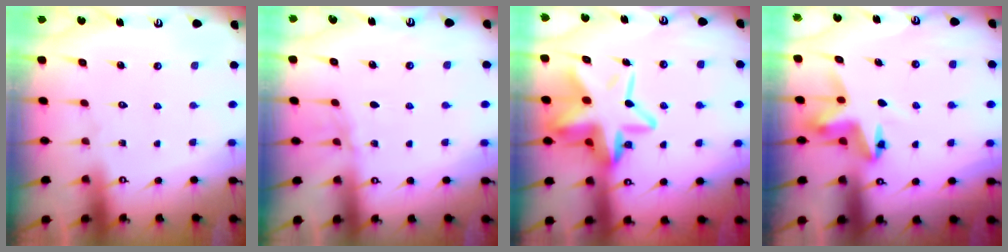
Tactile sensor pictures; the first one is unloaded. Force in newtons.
{"total": 3.6, "press": 3.6, "slide": 0.5}
{"total": 17.3, "press": 17.1, "slide": 3.1}
{"total": 5.5, "press": 5.5, "slide": 0.1}